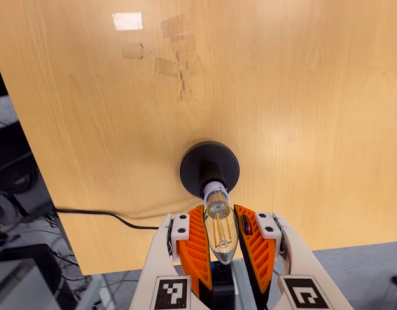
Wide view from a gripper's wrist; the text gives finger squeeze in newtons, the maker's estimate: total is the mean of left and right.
{"total": 11.7, "left": 11.4, "right": 12.1}